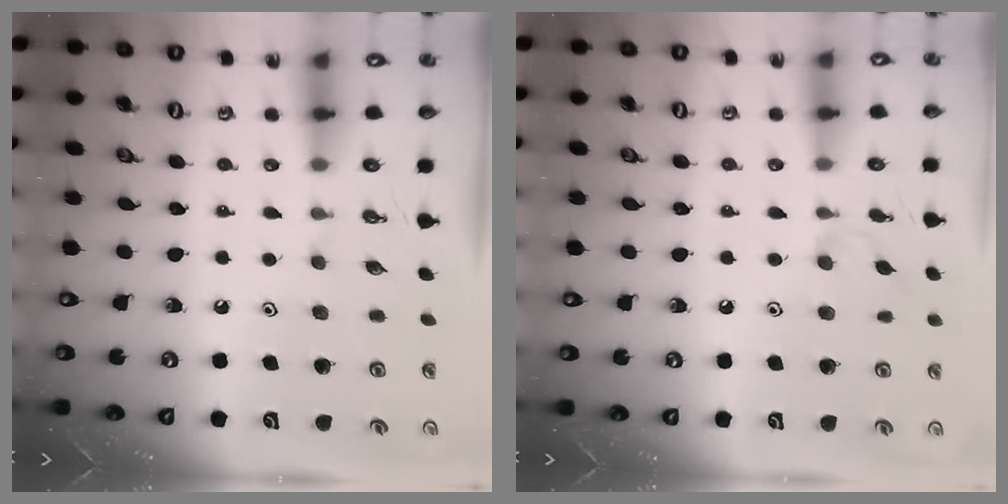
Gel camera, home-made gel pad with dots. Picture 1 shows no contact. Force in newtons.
{"total": 5.3, "press": 5.2, "slide": 0.7}